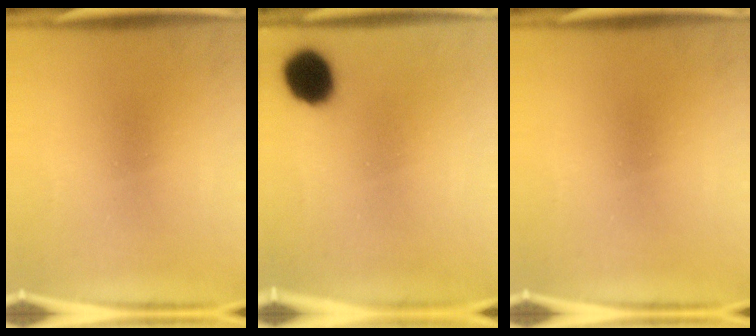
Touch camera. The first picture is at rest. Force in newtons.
{"total": 12.1}
{"total": 0.0}